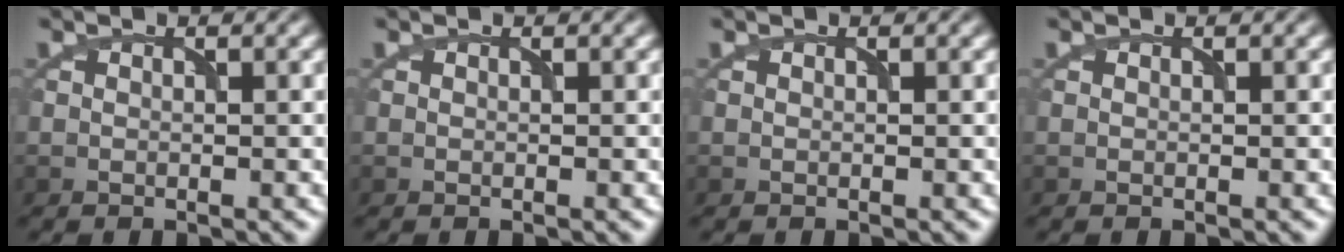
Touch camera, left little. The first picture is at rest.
{"total": 0.0}
{"total": 0.0}
{"total": 0.0}